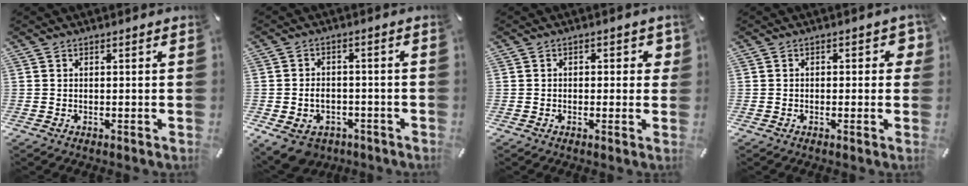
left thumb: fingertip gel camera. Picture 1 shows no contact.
{"total": 7.1, "force": [-2.4, 5.6, 3.5], "torque": [-0.082, 0.025, -0.043]}
{"total": 2.5, "force": [-0.3, 1.8, 1.8], "torque": [-0.018, 0.005, -0.011]}
{"total": 3.0, "force": [-0.1, 1.9, 2.3], "torque": [-0.029, 0.005, -0.007]}